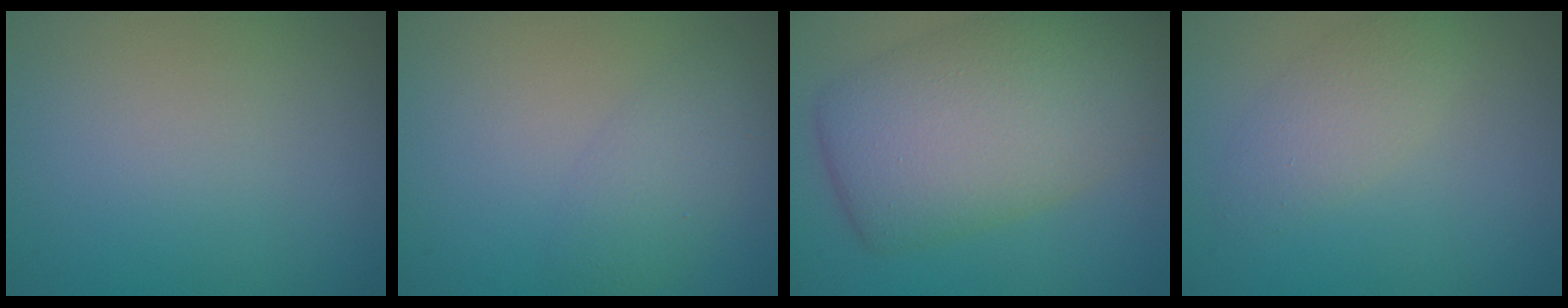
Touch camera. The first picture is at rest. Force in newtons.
{"total": 2.7, "press": 2.7, "slide": 0.2}
{"total": 10.3, "press": 10.3, "slide": 0.6}
{"total": 2.4, "press": 2.4, "slide": 0.1}